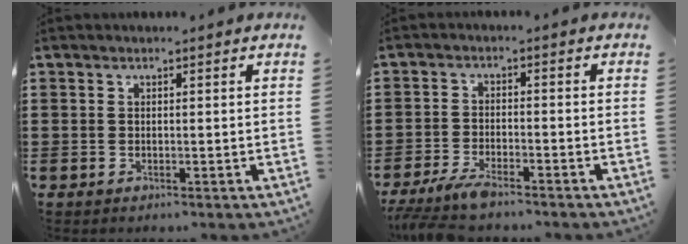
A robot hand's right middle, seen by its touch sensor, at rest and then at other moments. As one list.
[{"total": 4.3, "force": [-3.7, 0.5, 2.1], "torque": [-0.055, -0.009, -0.078]}]